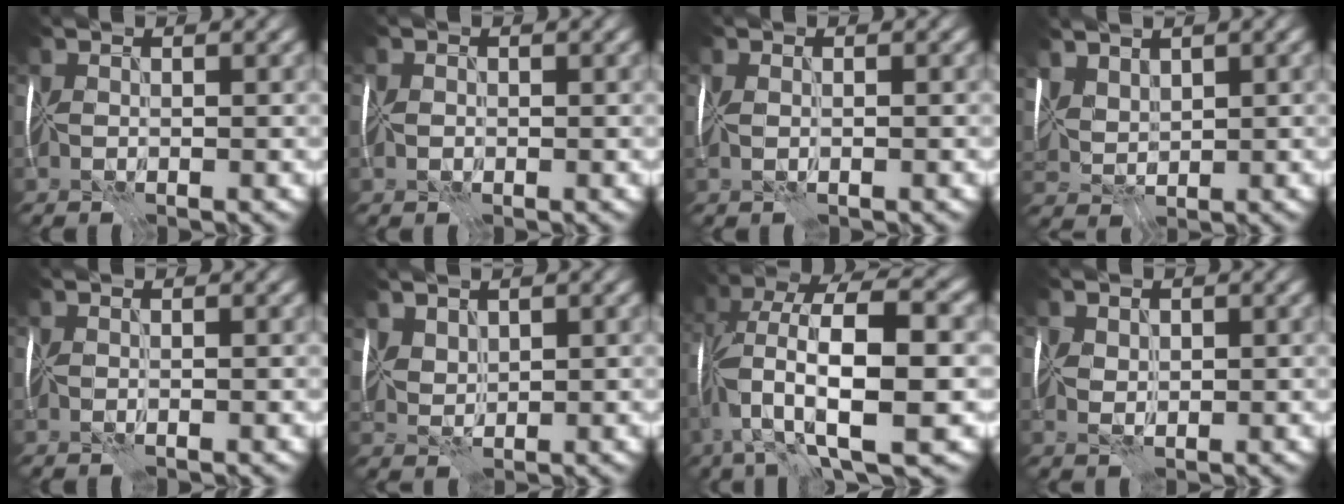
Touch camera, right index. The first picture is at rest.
{"total": 1.7, "force": [-0.2, 1.4, 0.9], "torque": [-0.003, 0.011, -0.011]}
{"total": 0.8, "force": [0.1, 0.3, 0.8], "torque": [-0.011, 0.010, 0.006]}
{"total": 4.2, "force": [3.3, 2.0, 1.9], "torque": [-0.052, 0.009, 0.066]}
{"total": 0.6, "force": [-0.3, -0.5, -0.2], "torque": [0.005, -0.002, -0.001]}
{"total": 2.0, "force": [1.7, 0.8, 0.6], "torque": [-0.021, -0.001, 0.048]}
{"total": 12.2, "force": [-0.3, 4.0, 11.5], "torque": [-0.229, 0.016, -0.007]}
{"total": 1.7, "force": [1.1, 0.9, 0.9], "torque": [-0.011, 0.018, 0.012]}